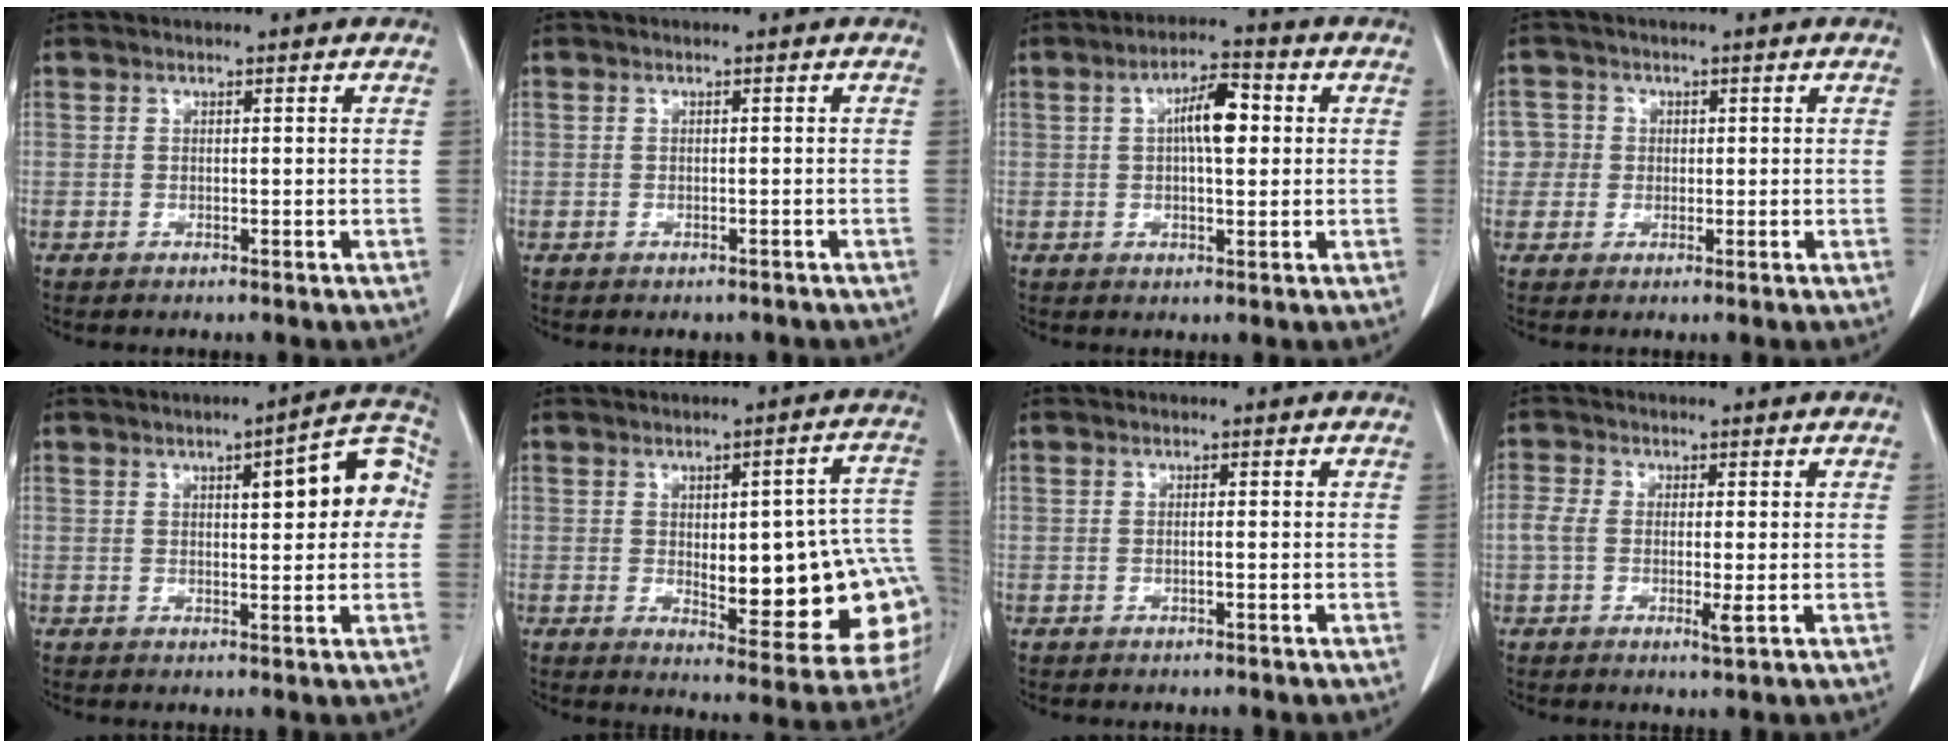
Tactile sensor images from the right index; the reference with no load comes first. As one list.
[{"total": 1.9, "force": [-1.4, 1.2, 0.2], "torque": [-0.005, 0.002, -0.018]}, {"total": 6.5, "force": [1.1, 1.9, 6.1], "torque": [-0.109, 0.014, 0.017]}, {"total": 3.7, "force": [0.2, 3.7, 0.0], "torque": [0.016, 0.013, 0.003]}, {"total": 9.4, "force": [1.8, 2.5, 8.9], "torque": [-0.109, 0.027, 0.019]}, {"total": 19.1, "force": [-1.7, 5.7, 18.1], "torque": [-0.160, 0.023, 0.003]}, {"total": 0.5, "force": [-0.2, -0.1, 0.5], "torque": [-0.009, 0.001, -0.003]}, {"total": 4.3, "force": [-0.7, 1.5, 3.9], "torque": [-0.086, -0.004, -0.014]}]